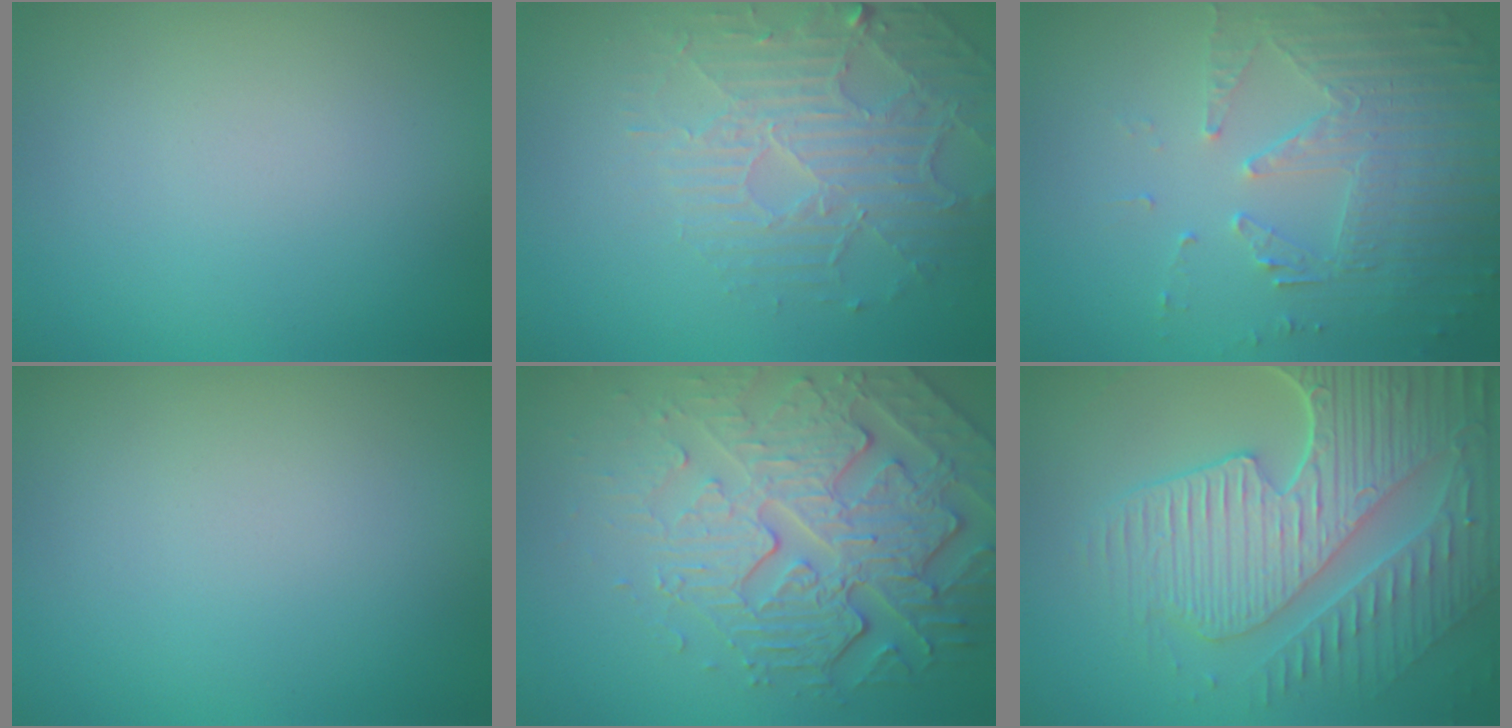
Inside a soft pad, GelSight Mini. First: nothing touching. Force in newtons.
{"total": 4.5, "press": 3.3, "slide": 3.1}
{"total": 5.5, "press": 3.7, "slide": 4.0}
{"total": 0.0}
{"total": 6.8, "press": 5.5, "slide": 4.0}
{"total": 8.9, "press": 6.5, "slide": 6.1}